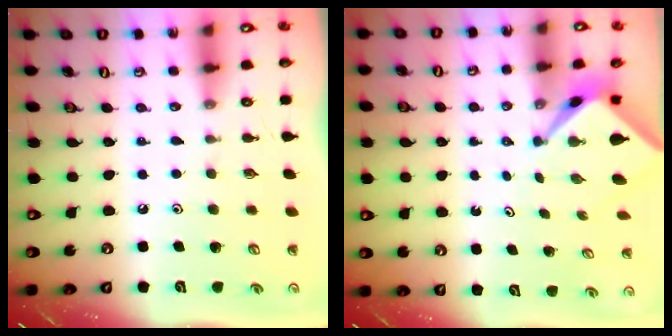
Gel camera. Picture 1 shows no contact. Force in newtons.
{"total": 2.5, "press": 2.5, "slide": 0.2}